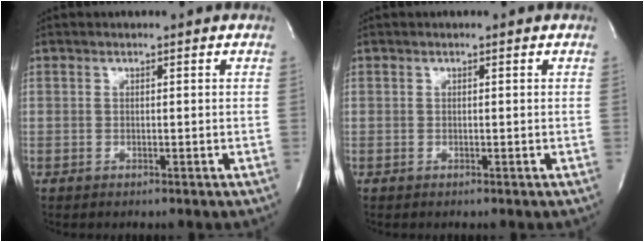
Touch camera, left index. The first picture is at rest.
{"total": 0.0}